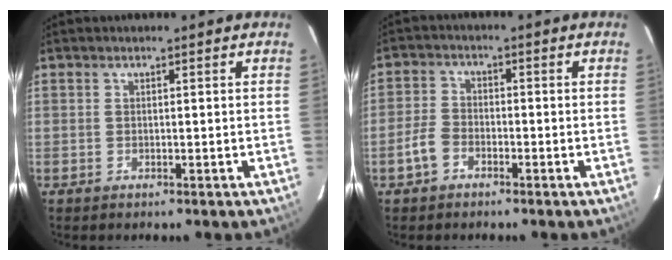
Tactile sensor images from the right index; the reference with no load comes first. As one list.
[{"total": 4.1, "force": [-2.4, 2.7, 2.0], "torque": [-0.051, 0.010, -0.045]}]